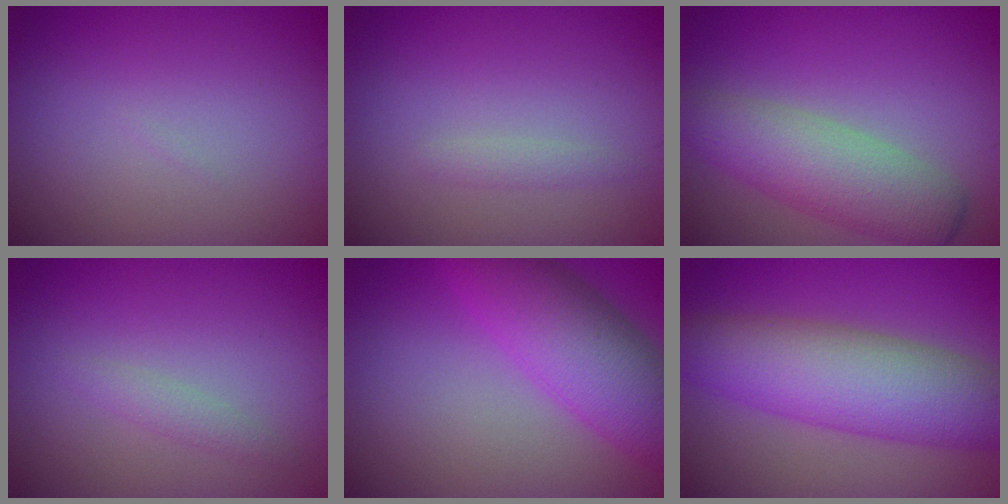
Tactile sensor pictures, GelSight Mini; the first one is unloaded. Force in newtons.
{"total": 0.9, "press": 0.9, "slide": 0.1}
{"total": 5.4, "press": 5.4, "slide": 0.3}
{"total": 1.2, "press": 1.2, "slide": 0.0}
{"total": 7.6, "press": 7.6, "slide": 0.2}
{"total": 8.7, "press": 8.7, "slide": 0.3}